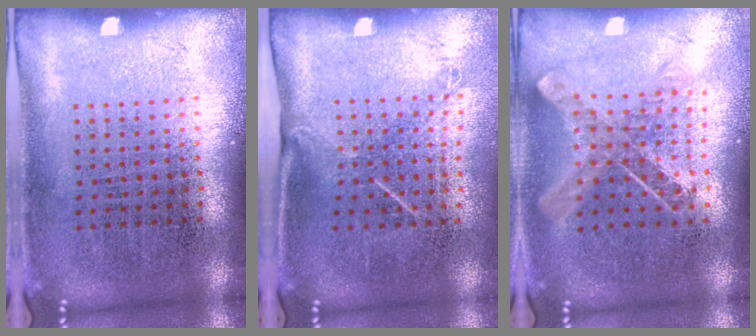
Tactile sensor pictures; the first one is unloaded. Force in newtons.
{"total": 1.5, "press": 1.0, "slide": 1.1}
{"total": 0.9, "press": 0.9, "slide": 0.0}